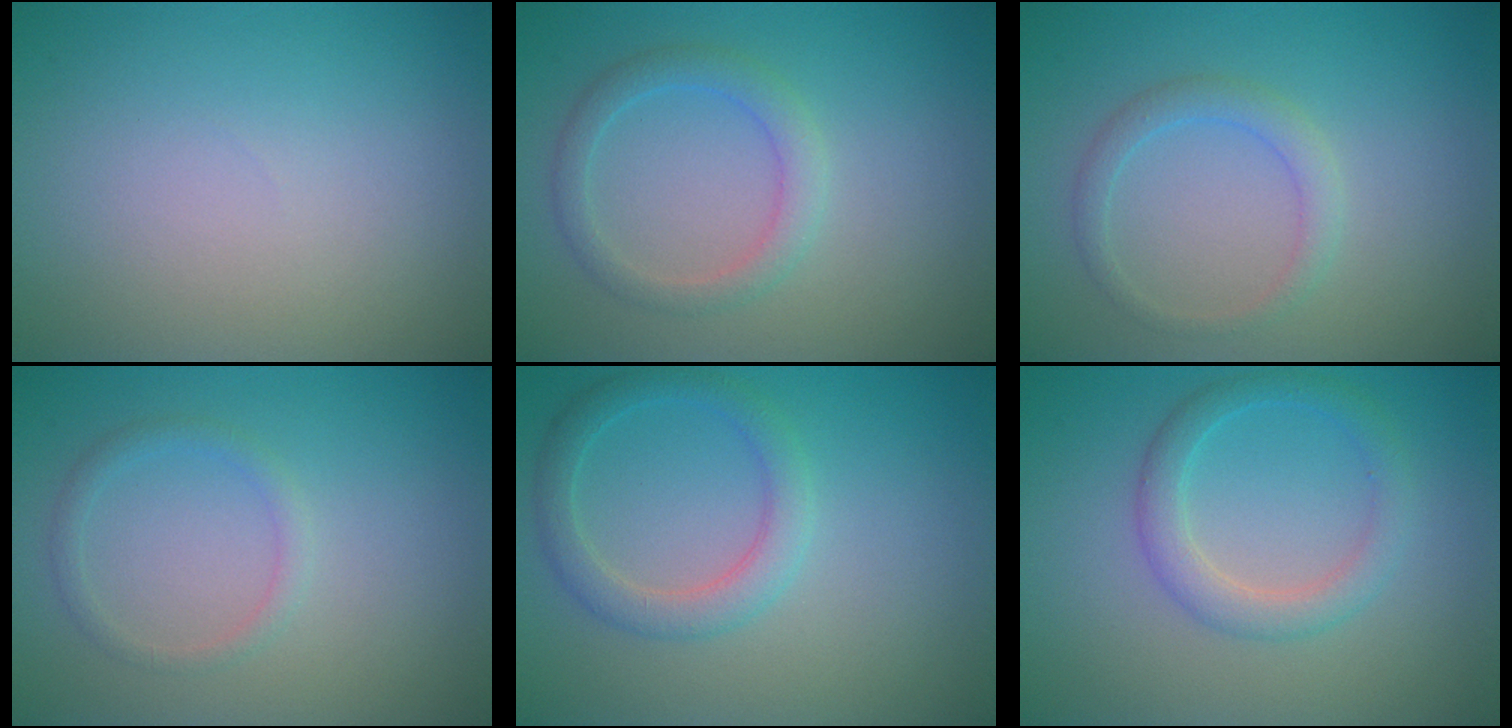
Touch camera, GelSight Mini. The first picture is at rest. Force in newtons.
{"total": 2.3, "press": 2.3, "slide": 0.1}
{"total": 1.8, "press": 1.8, "slide": 0.0}
{"total": 1.3, "press": 1.3, "slide": 0.1}
{"total": 2.8, "press": 2.8, "slide": 0.1}
{"total": 2.8, "press": 2.8, "slide": 0.0}